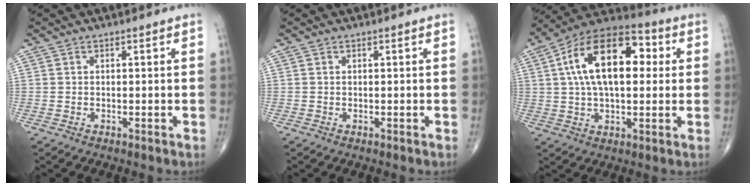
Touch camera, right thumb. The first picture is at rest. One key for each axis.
{"total": 0.0}
{"total": 19.1, "fx": 3.7, "fy": 10.2, "fz": 15.7, "tx": -0.249, "ty": 0.028, "tz": 0.052}